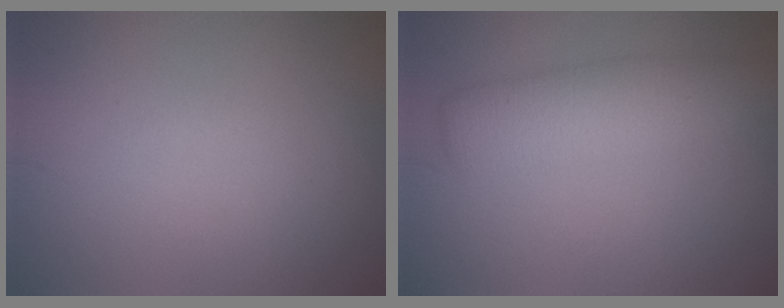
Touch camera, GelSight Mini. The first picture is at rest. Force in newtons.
{"total": 4.5, "press": 4.5, "slide": 0.1}